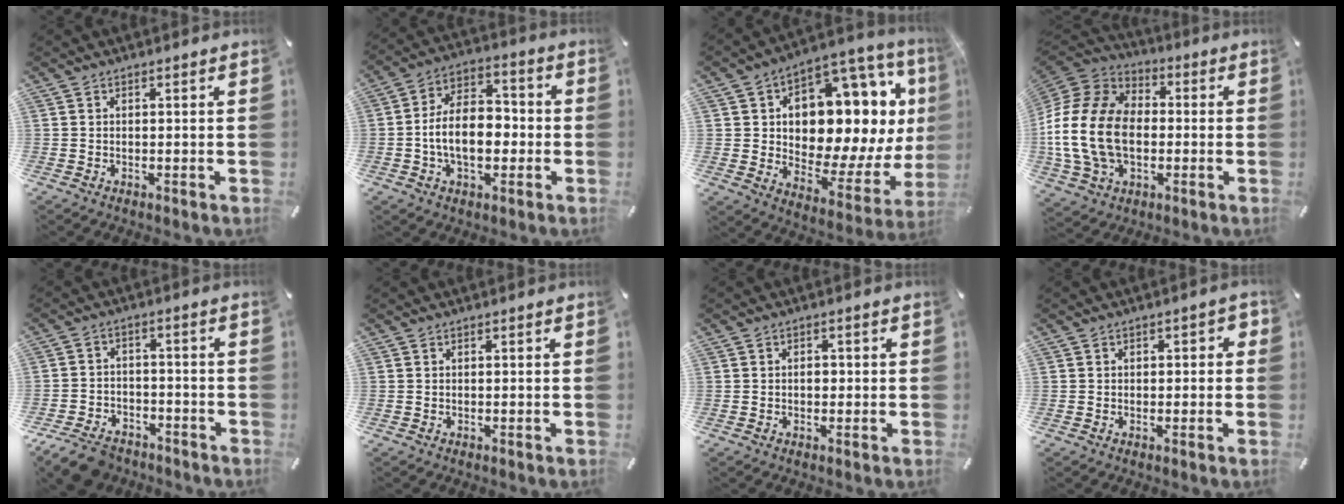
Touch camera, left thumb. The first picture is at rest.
{"total": 12.2, "force": [-2.7, 8.1, 8.8], "torque": [-0.164, 0.013, -0.049]}
{"total": 17.6, "force": [5.4, 11.2, 12.5], "torque": [-0.172, -0.063, 0.086]}
{"total": 19.9, "force": [-3.0, 14.9, 12.9], "torque": [-0.285, 0.024, -0.058]}
{"total": 8.4, "force": [-6.5, 4.8, 2.5], "torque": [-0.048, 0.039, -0.120]}
{"total": 0.0}
{"total": 2.1, "force": [-0.2, 1.5, 1.4], "torque": [-0.020, 0.001, -0.007]}
{"total": 1.8, "force": [-0.6, 1.4, 1.0], "torque": [-0.009, 0.005, -0.016]}